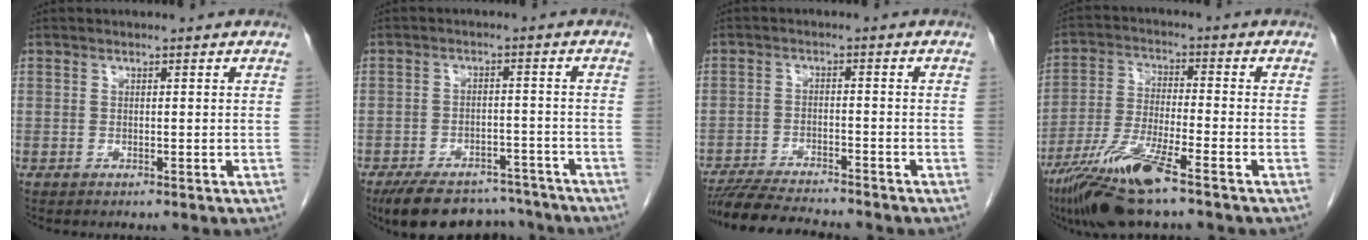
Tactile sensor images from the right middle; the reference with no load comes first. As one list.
[{"total": 13.6, "force": [-11.7, 5.3, 4.5], "torque": [-0.070, 0.013, -0.161]}, {"total": 9.7, "force": [-9.0, 0.6, 3.7], "torque": [-0.058, -0.015, -0.147]}, {"total": 11.6, "force": [-7.6, 0.9, 8.7], "torque": [-0.178, -0.030, -0.142]}]